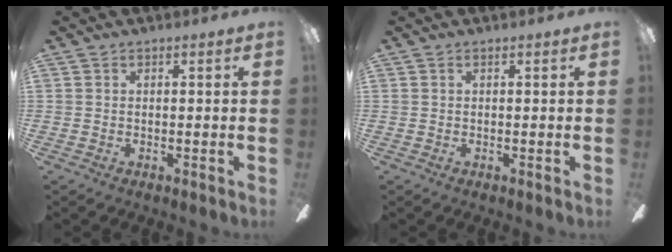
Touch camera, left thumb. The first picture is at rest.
{"total": 0.0}